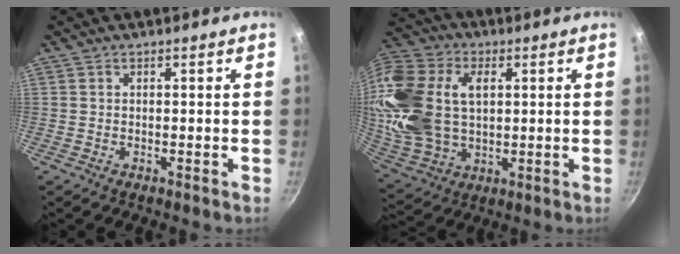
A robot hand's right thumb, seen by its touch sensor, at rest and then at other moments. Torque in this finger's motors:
{"motor_torque": [2.05, 2.12, 1.72, 0.92, 0.51]}